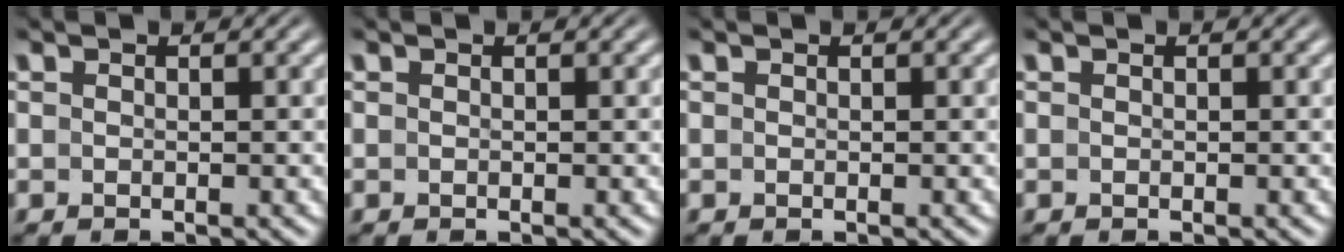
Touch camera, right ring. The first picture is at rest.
{"total": 0.0}
{"total": 0.0}
{"total": 0.0}